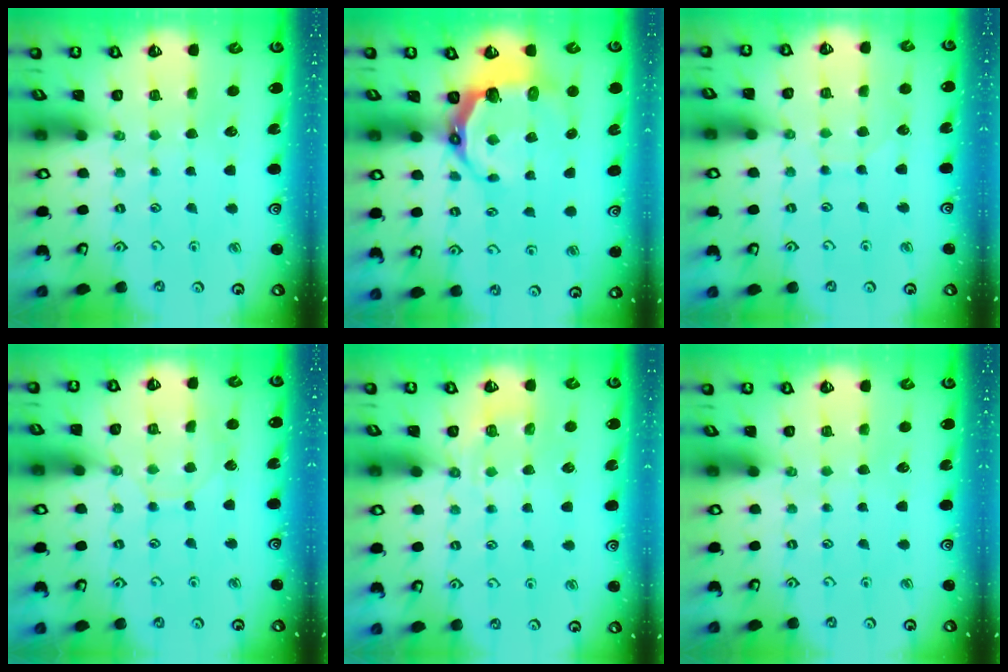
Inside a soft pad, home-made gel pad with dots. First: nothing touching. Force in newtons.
{"total": 7.9, "press": 6.3, "slide": 4.8}
{"total": 4.2, "press": 4.2, "slide": 0.4}
{"total": 6.9, "press": 6.9, "slide": 0.7}
{"total": 4.8, "press": 4.6, "slide": 1.3}
{"total": 0.0}